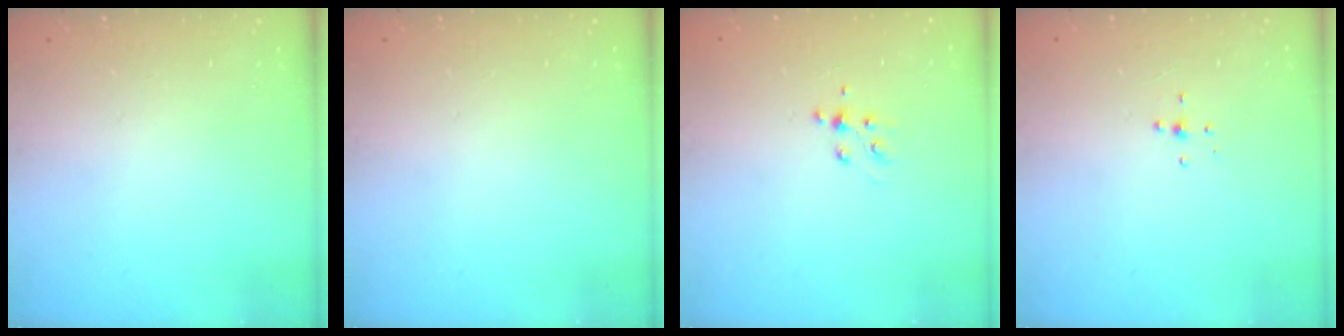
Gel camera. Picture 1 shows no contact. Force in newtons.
{"total": 0.0}
{"total": 5.1, "press": 4.9, "slide": 1.2}
{"total": 4.0, "press": 4.0, "slide": 0.3}